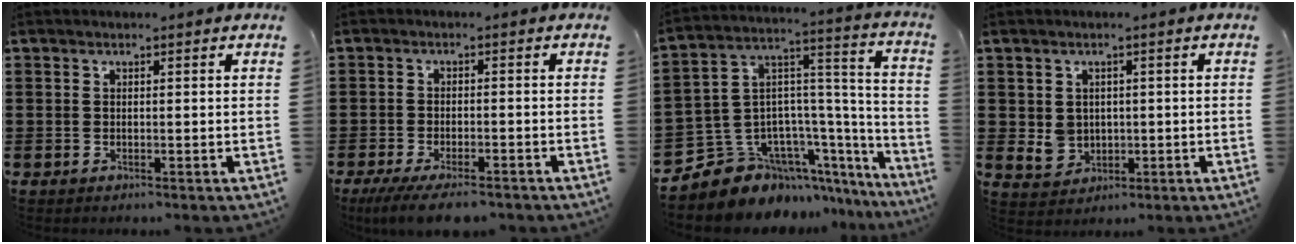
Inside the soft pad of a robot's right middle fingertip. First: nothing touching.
{"total": 4.5, "force": [-3.8, 0.6, 2.3], "torque": [-0.056, -0.011, -0.076]}
{"total": 9.5, "force": [-7.4, 5.9, 1.1], "torque": [-0.059, -0.007, -0.143]}
{"total": 3.4, "force": [0.2, 3.2, 1.2], "torque": [-0.026, 0.006, 0.002]}